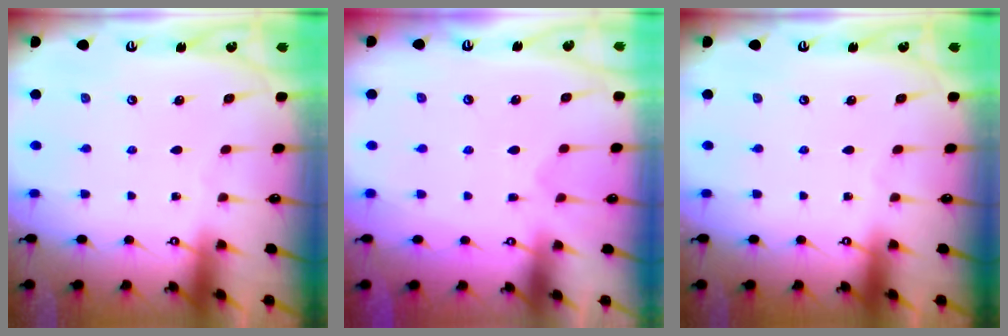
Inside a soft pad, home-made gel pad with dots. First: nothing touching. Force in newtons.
{"total": 2.9, "press": 2.6, "slide": 1.3}
{"total": 0.0}